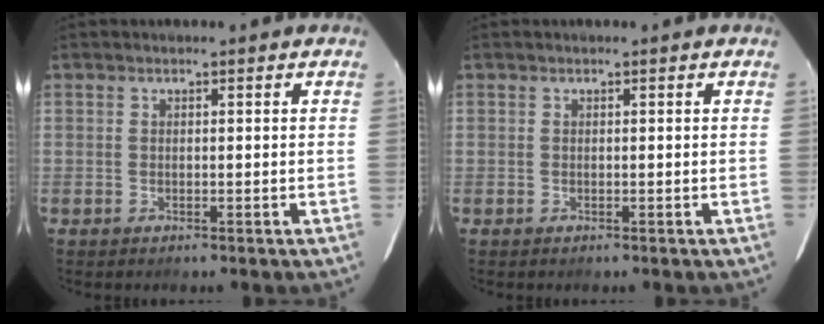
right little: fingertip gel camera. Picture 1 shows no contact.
{"total": 0.0}